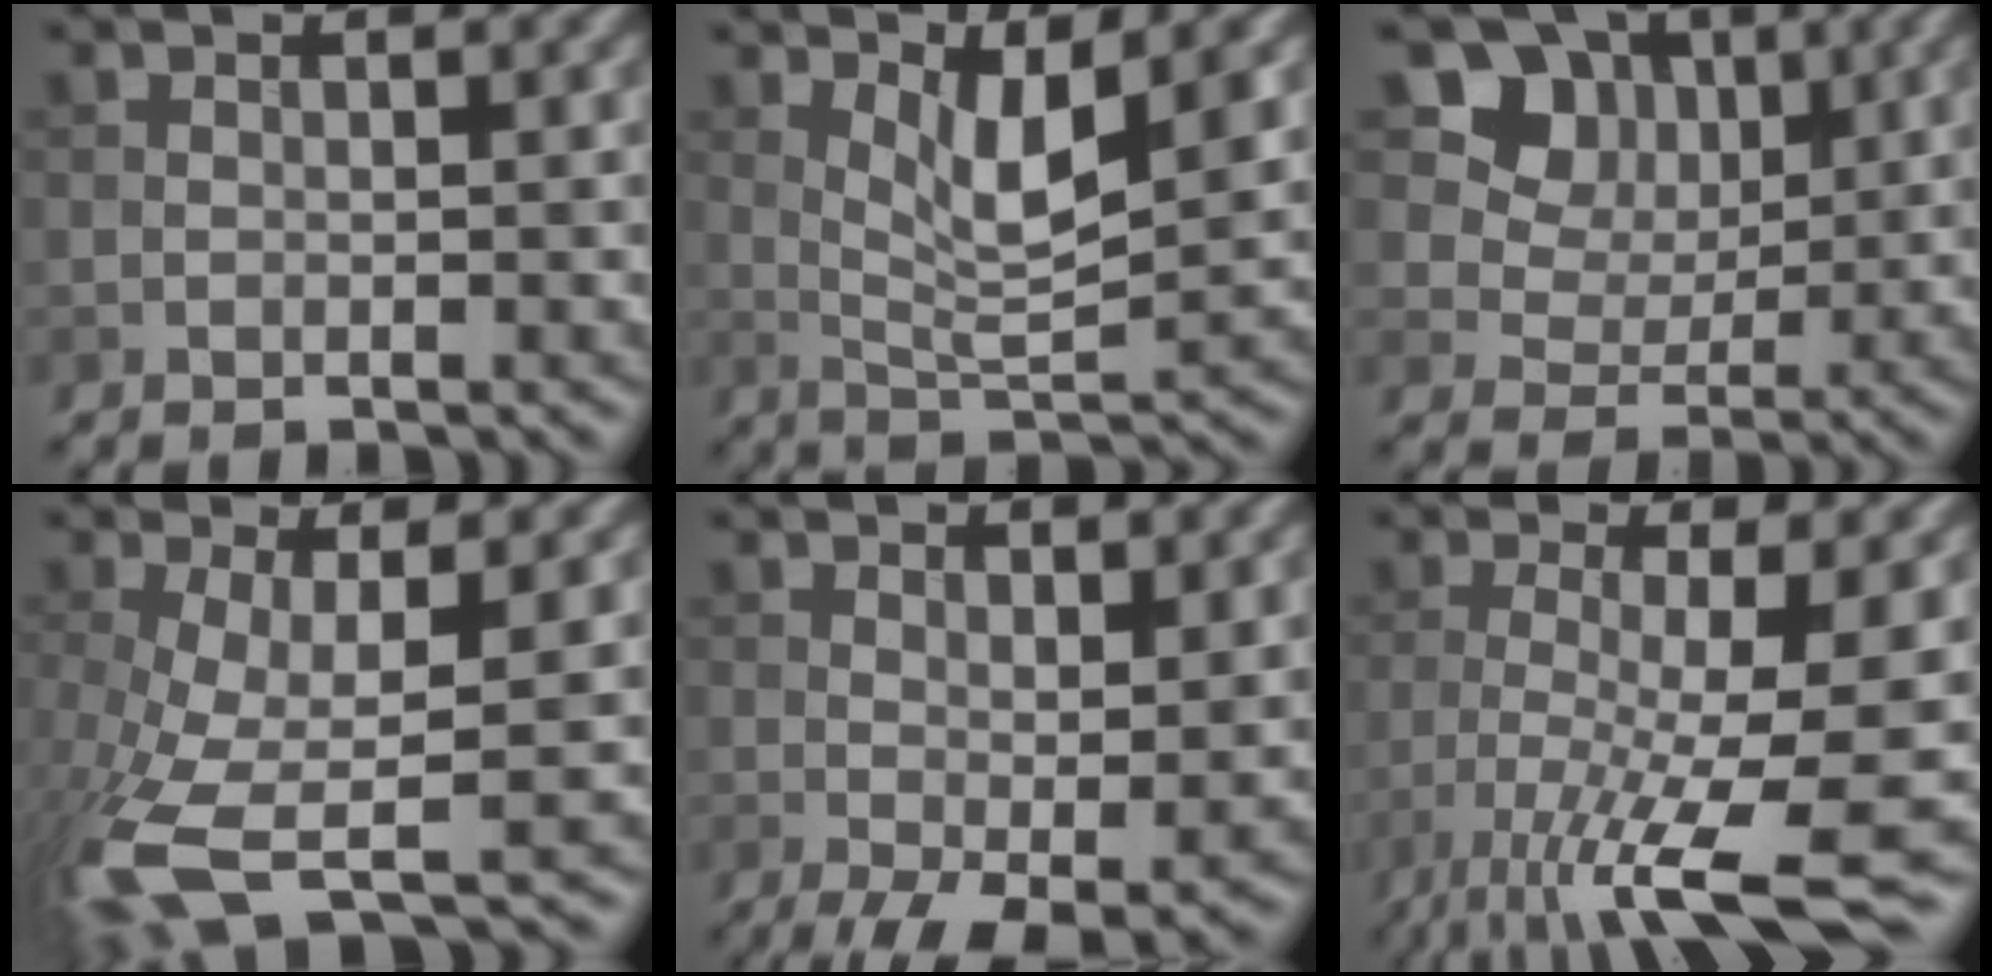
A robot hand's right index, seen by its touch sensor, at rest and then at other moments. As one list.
[{"total": 4.3, "force": [1.7, 0.9, 3.9], "torque": [-0.075, -0.011, 0.038]}, {"total": 10.1, "force": [4.8, 7.8, 4.4], "torque": [-0.091, -0.001, 0.094]}, {"total": 8.4, "force": [-2.5, 2.7, 7.6], "torque": [-0.162, -0.018, -0.048]}, {"total": 5.5, "force": [-0.3, 2.1, 5.1], "torque": [-0.088, -0.015, 0.003]}, {"total": 10.8, "force": [-4.5, 2.3, 9.5], "torque": [-0.163, -0.017, -0.072]}]